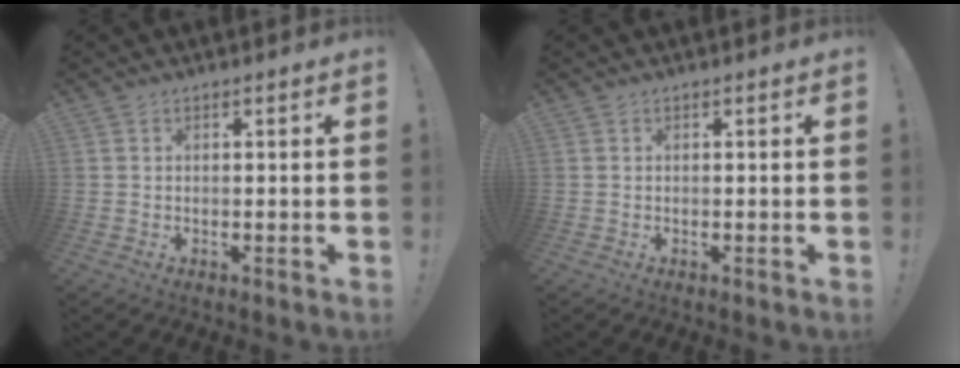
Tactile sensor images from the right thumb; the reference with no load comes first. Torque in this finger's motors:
{"motor_torque": [0.00, 0.00, 0.00, 0.00, 0.00]}